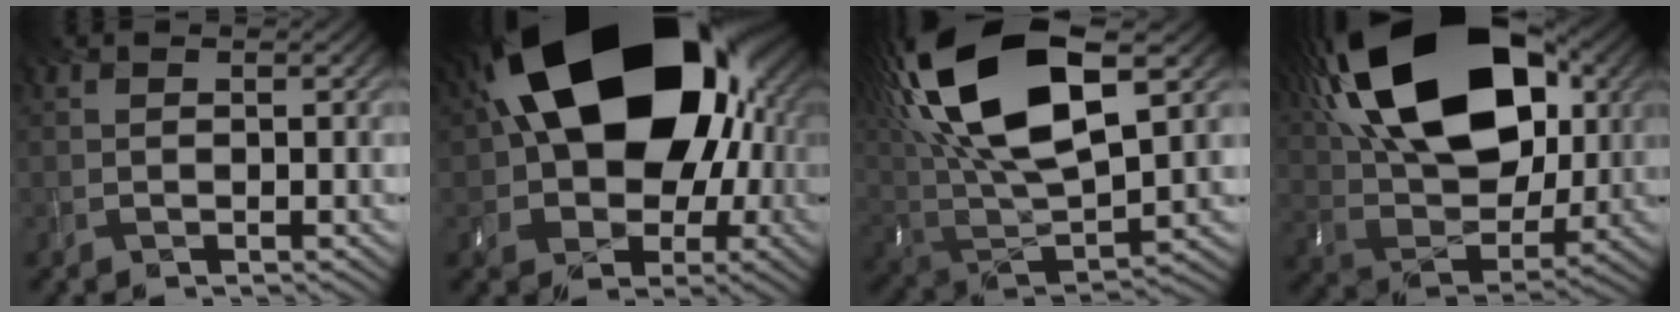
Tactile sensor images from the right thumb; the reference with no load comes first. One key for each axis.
{"total": 23.3, "fx": 5.3, "fy": 16.3, "fz": 15.8, "tx": -0.270, "ty": 0.018, "tz": 0.076}
{"total": 19.4, "fx": 8.4, "fy": 9.1, "fz": 15.0, "tx": -0.332, "ty": 0.029, "tz": 0.155}
{"total": 21.9, "fx": 8.6, "fy": 13.0, "fz": 15.5, "tx": -0.312, "ty": 0.056, "tz": 0.129}